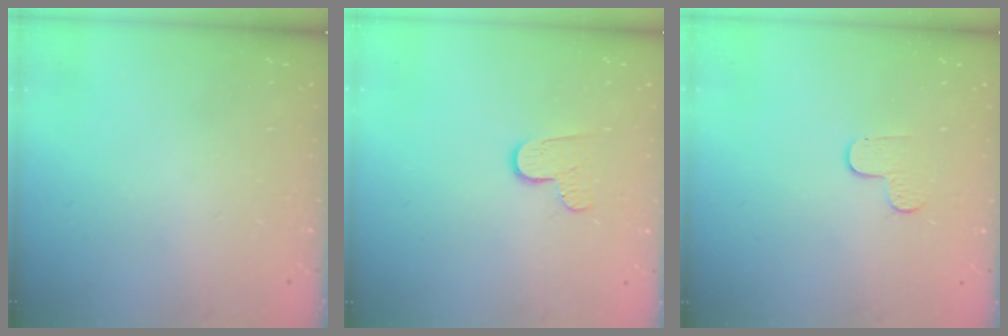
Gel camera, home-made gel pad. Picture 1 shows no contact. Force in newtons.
{"total": 7.0, "press": 7.0, "slide": 0.6}
{"total": 4.6, "press": 4.6, "slide": 0.5}